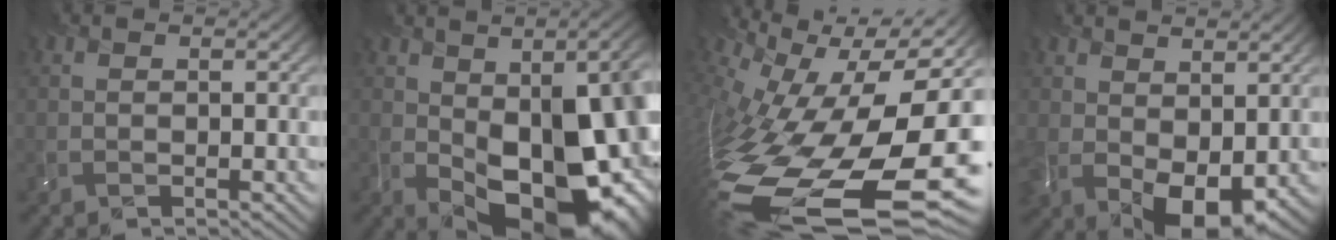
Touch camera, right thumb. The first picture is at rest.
{"total": 17.1, "force": [-3.7, 8.7, 14.3], "torque": [-0.181, -0.041, -0.015]}
{"total": 18.6, "force": [-5.8, 9.4, 15.0], "torque": [-0.288, -0.044, -0.084]}
{"total": 9.5, "force": [0.4, 5.9, 7.4], "torque": [-0.142, -0.028, 0.028]}